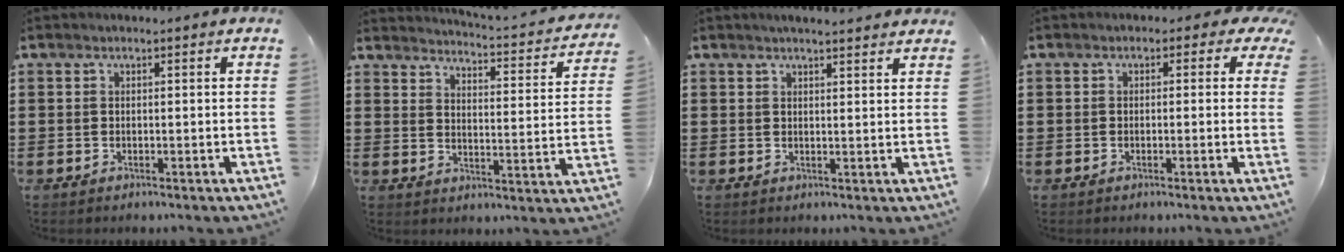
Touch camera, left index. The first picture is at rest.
{"total": 2.7, "force": [2.6, -0.4, 0.6], "torque": [-0.024, -0.033, 0.034]}
{"total": 2.1, "force": [2.0, 0.4, 0.1], "torque": [-0.007, 0.000, 0.040]}
{"total": 1.5, "force": [-0.3, 1.3, 0.7], "torque": [-0.020, 0.008, -0.009]}